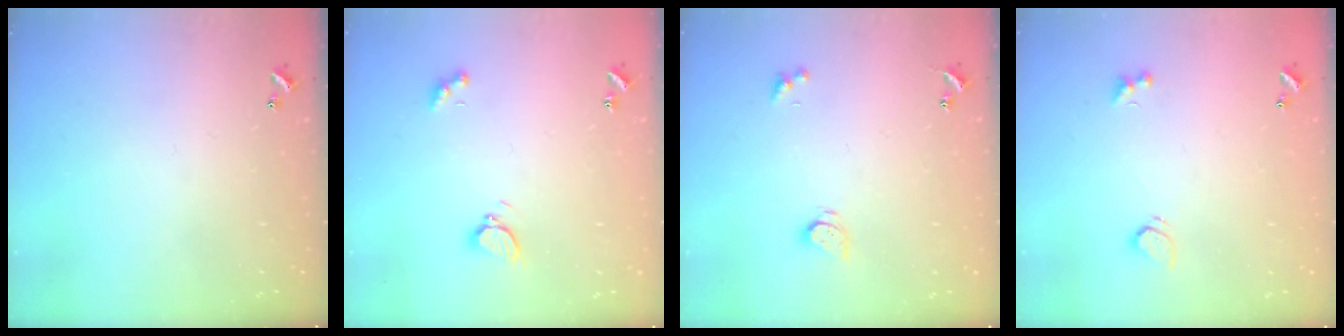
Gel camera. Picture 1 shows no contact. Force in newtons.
{"total": 2.9, "press": 2.8, "slide": 0.7}
{"total": 2.6, "press": 2.5, "slide": 0.3}
{"total": 2.7, "press": 2.5, "slide": 1.1}